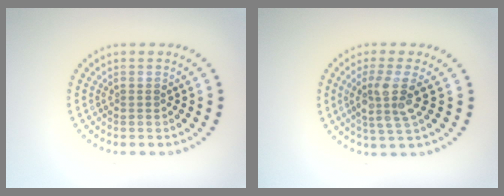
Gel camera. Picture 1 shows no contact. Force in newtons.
{"total": 3.6, "press": 3.0, "slide": 1.9}